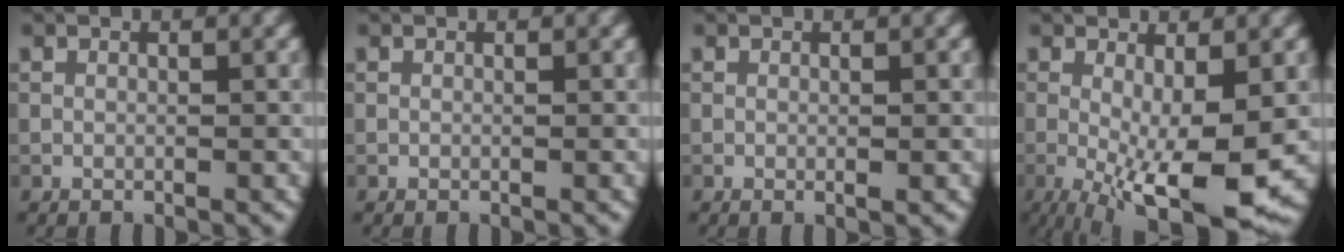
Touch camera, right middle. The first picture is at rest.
{"total": 0.0}
{"total": 0.6, "force": [-0.1, 0.1, 0.6], "torque": [-0.009, -0.002, -0.001]}
{"total": 10.0, "force": [-2.2, 2.6, 9.4], "torque": [-0.165, -0.024, -0.026]}